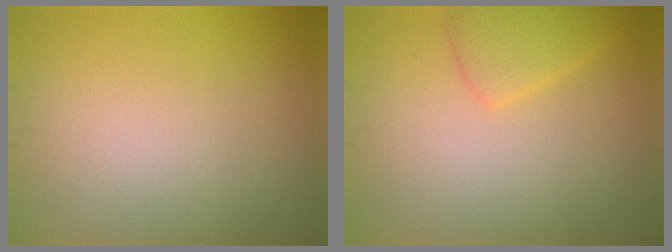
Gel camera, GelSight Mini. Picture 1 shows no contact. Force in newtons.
{"total": 2.5, "press": 2.5, "slide": 0.0}